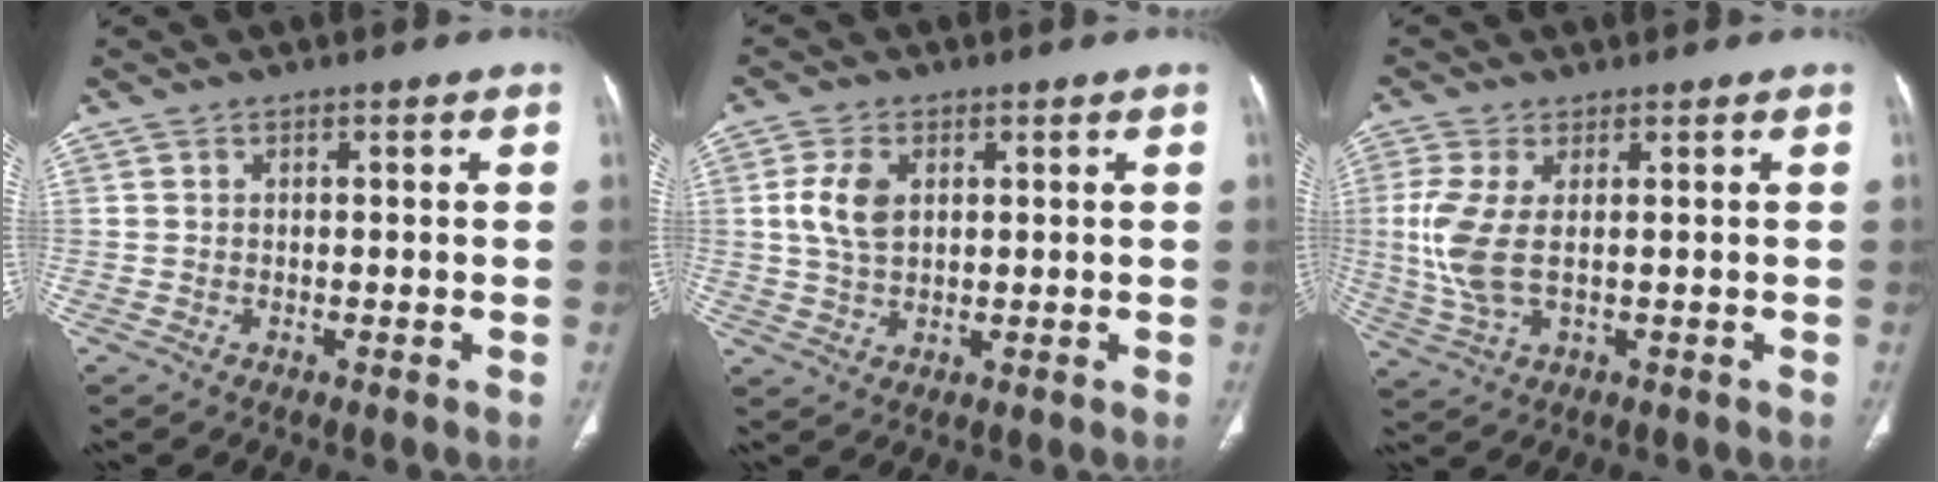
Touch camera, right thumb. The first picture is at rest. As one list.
[{"total": 6.3, "force": [1.4, 3.9, 4.7], "torque": [-0.094, -0.001, 0.029]}, {"total": 7.7, "force": [0.5, 3.3, 7.0], "torque": [-0.190, -0.005, 0.017]}]